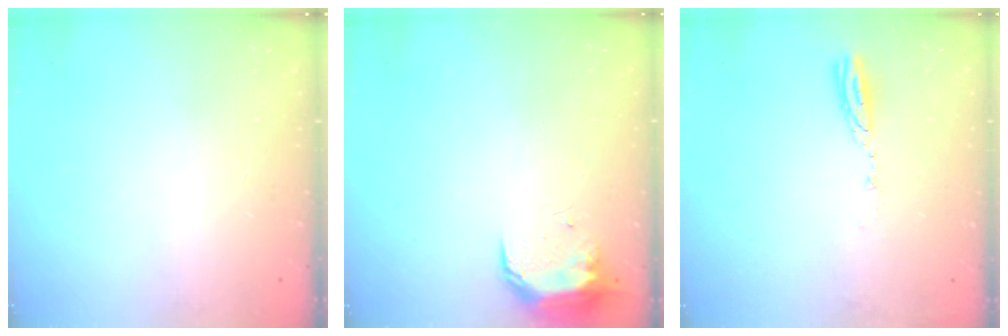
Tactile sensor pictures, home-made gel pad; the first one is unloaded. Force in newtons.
{"total": 8.9, "press": 8.9, "slide": 0.8}
{"total": 3.3, "press": 3.3, "slide": 0.2}